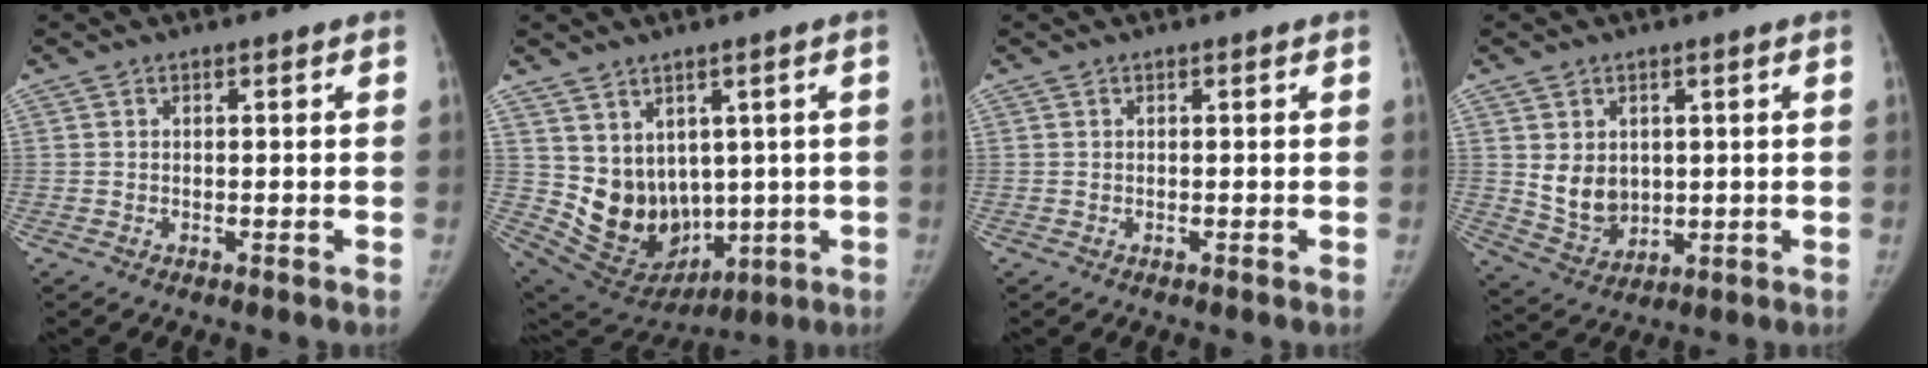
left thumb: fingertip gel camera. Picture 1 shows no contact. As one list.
[{"total": 13.3, "force": [1.8, 10.8, 7.6], "torque": [-0.098, -0.011, 0.080]}, {"total": 0.0}, {"total": 7.6, "force": [1.2, 6.0, 4.5], "torque": [-0.053, -0.020, 0.044]}]